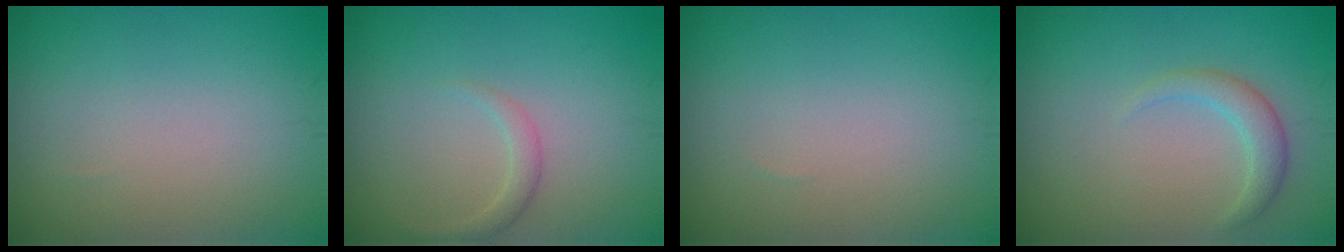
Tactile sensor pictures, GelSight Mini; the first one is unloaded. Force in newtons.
{"total": 1.4, "press": 1.4, "slide": 0.1}
{"total": 0.0}
{"total": 2.0, "press": 2.0, "slide": 0.2}